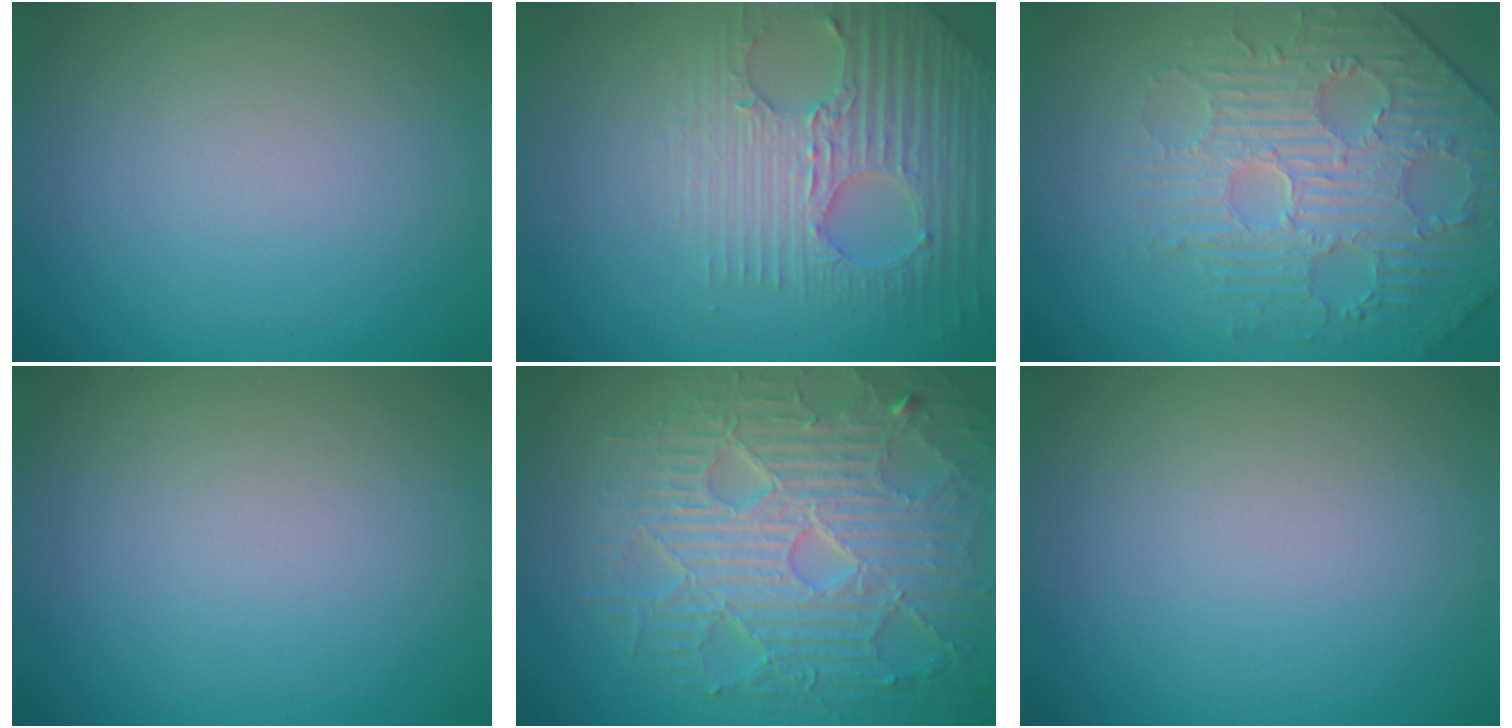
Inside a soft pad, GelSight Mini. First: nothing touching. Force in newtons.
{"total": 3.5, "press": 3.5, "slide": 0.6}
{"total": 4.4, "press": 4.4, "slide": 0.6}
{"total": 0.0}
{"total": 9.6, "press": 6.4, "slide": 7.1}
{"total": 0.0}